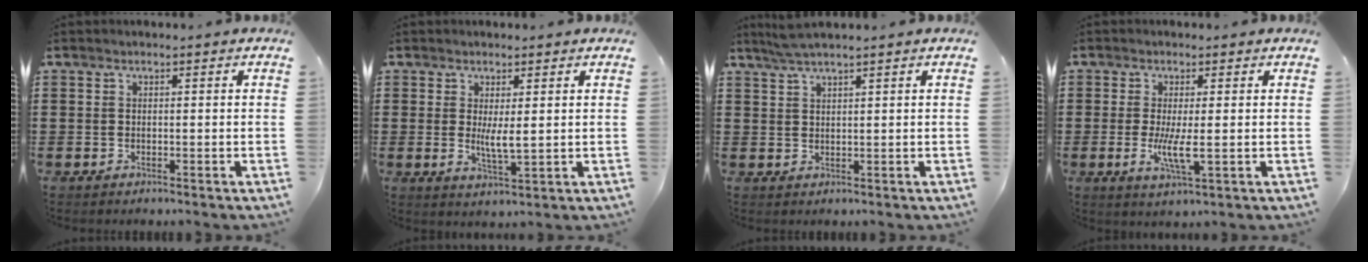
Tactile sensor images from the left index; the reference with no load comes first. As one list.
[{"total": 3.9, "force": [0.7, 0.8, 3.7], "torque": [-0.063, -0.006, 0.011]}, {"total": 2.5, "force": [2.0, -0.2, 1.4], "torque": [-0.031, 0.001, 0.039]}, {"total": 4.8, "force": [-0.6, 0.7, 4.8], "torque": [-0.096, -0.009, -0.013]}]